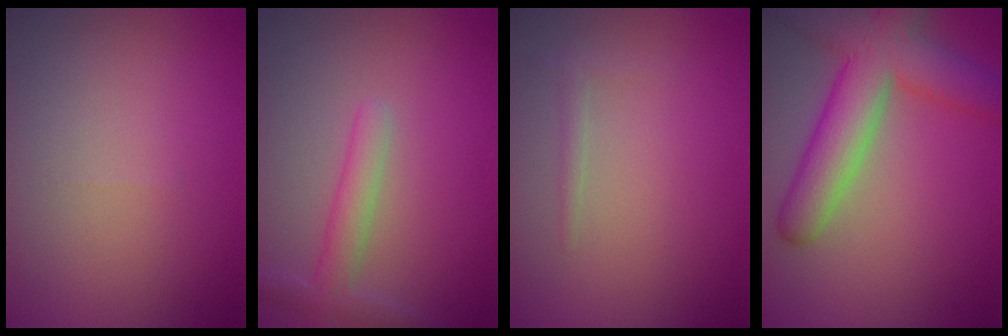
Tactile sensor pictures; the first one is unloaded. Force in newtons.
{"total": 2.5, "press": 2.5, "slide": 0.0}
{"total": 0.8, "press": 0.8, "slide": 0.0}
{"total": 8.3, "press": 8.3, "slide": 0.5}